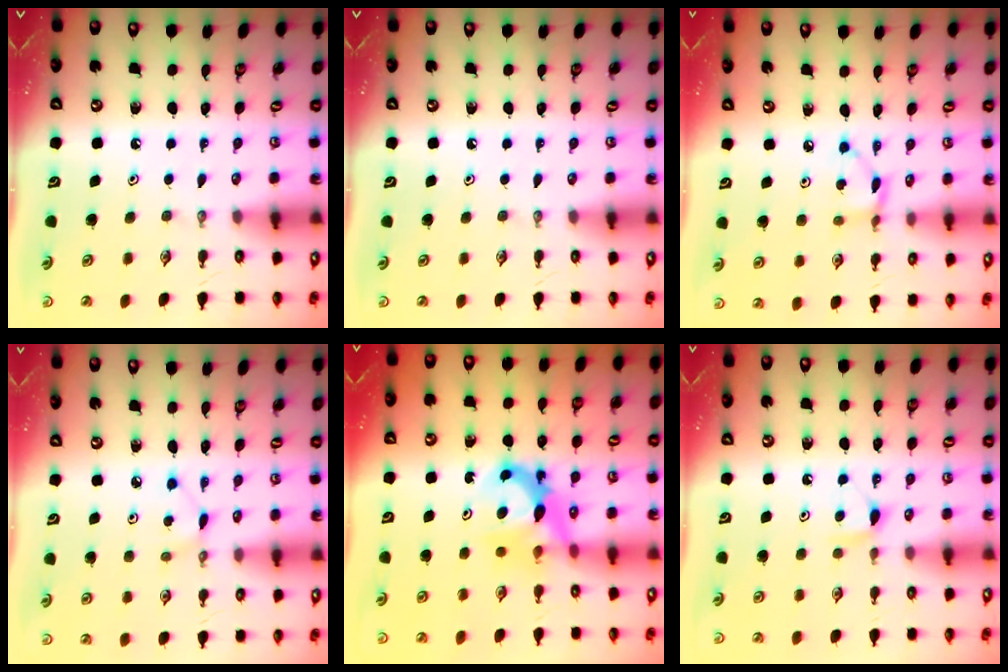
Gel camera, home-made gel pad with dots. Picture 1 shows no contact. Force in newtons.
{"total": 0.0}
{"total": 3.8, "press": 3.8, "slide": 0.2}
{"total": 3.2, "press": 3.2, "slide": 0.2}
{"total": 6.8, "press": 6.8, "slide": 0.4}
{"total": 5.1, "press": 5.0, "slide": 0.7}